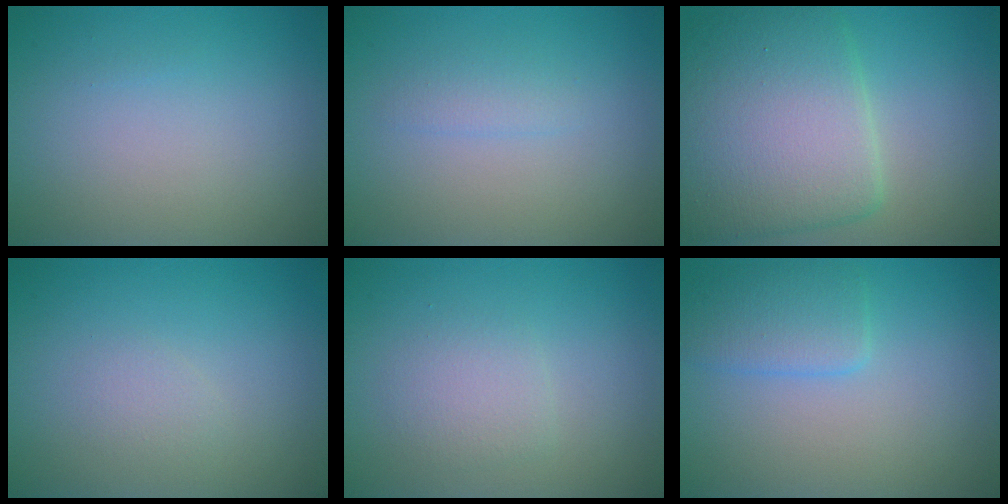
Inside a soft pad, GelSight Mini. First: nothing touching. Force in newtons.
{"total": 1.2, "press": 1.2, "slide": 0.1}
{"total": 9.1, "press": 9.1, "slide": 0.2}
{"total": 1.0, "press": 1.0, "slide": 0.0}
{"total": 1.9, "press": 1.9, "slide": 0.1}
{"total": 2.8, "press": 2.8, "slide": 0.1}